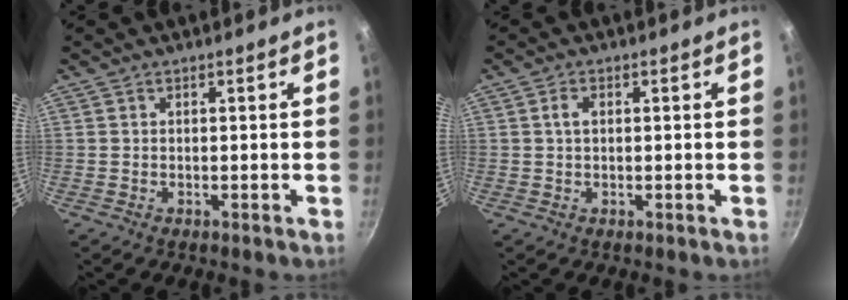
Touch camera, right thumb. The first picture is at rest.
{"total": 1.8, "force": [0.3, 1.1, 1.4], "torque": [-0.028, 0.002, 0.005]}